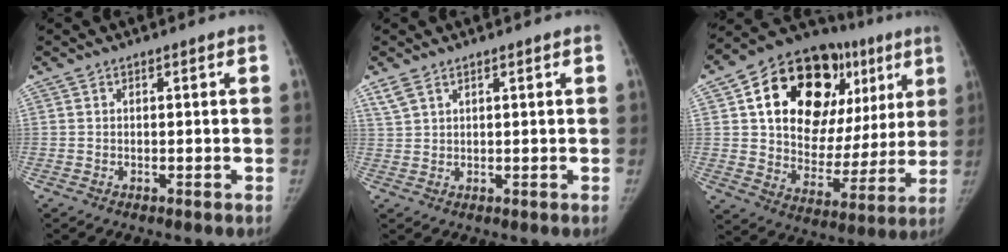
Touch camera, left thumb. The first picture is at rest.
{"total": 2.7, "force": [1.9, 1.3, 1.5], "torque": [-0.034, 0.004, 0.048]}
{"total": 29.0, "force": [11.4, 18.0, 19.6], "torque": [-0.236, 0.017, 0.183]}